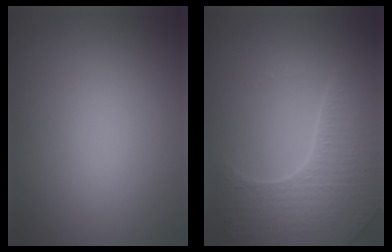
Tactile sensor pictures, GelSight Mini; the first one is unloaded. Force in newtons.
{"total": 6.0, "press": 4.8, "slide": 3.5}